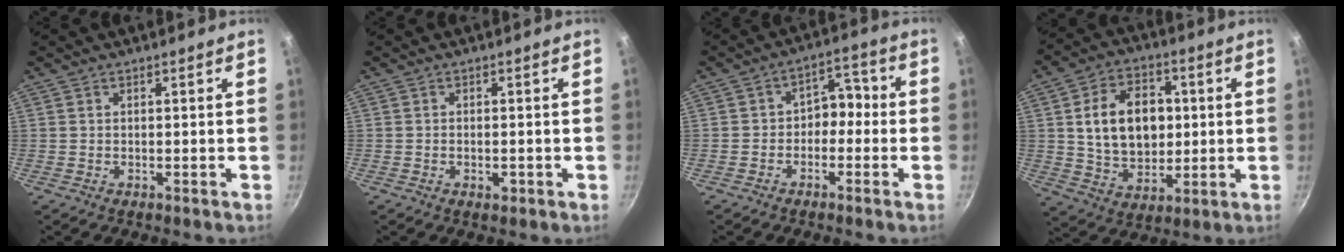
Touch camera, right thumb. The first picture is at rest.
{"total": 1.6, "force": [-0.6, 0.9, 1.2], "torque": [-0.018, 0.001, -0.011]}
{"total": 6.0, "force": [-1.4, 4.5, 3.7], "torque": [-0.006, 0.036, -0.035]}
{"total": 15.6, "force": [1.9, 11.2, 10.8], "torque": [-0.151, 0.004, 0.036]}